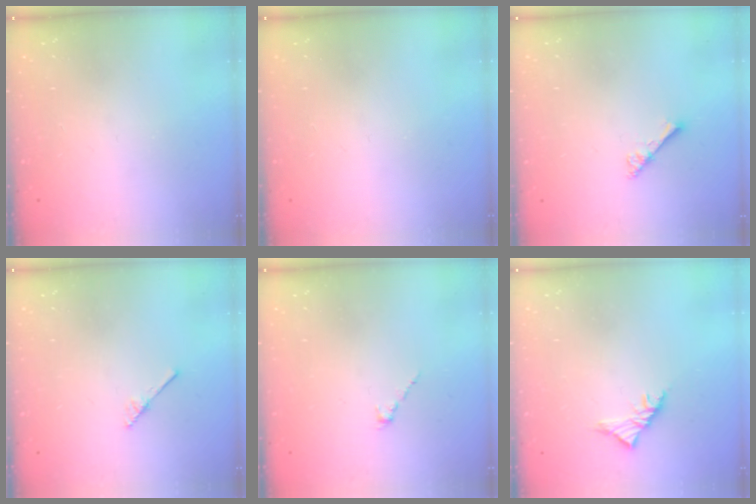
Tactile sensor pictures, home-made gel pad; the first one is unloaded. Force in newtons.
{"total": 0.0}
{"total": 3.3, "press": 3.3, "slide": 0.5}
{"total": 2.5, "press": 2.4, "slide": 0.3}
{"total": 0.0}
{"total": 3.5, "press": 3.4, "slide": 1.0}